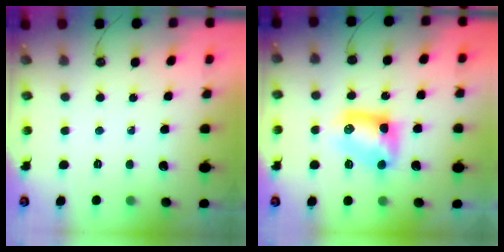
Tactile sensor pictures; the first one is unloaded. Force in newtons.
{"total": 9.4, "press": 9.2, "slide": 1.6}